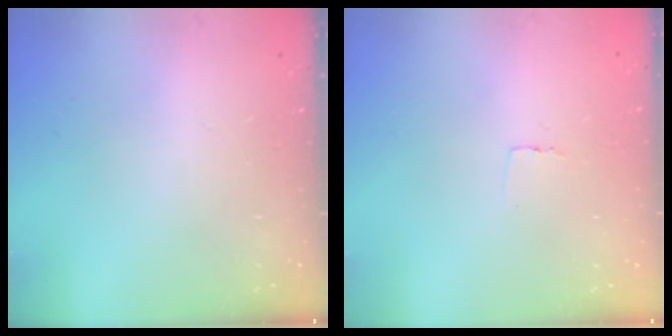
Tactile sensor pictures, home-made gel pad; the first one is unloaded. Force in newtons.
{"total": 2.3, "press": 2.3, "slide": 0.1}